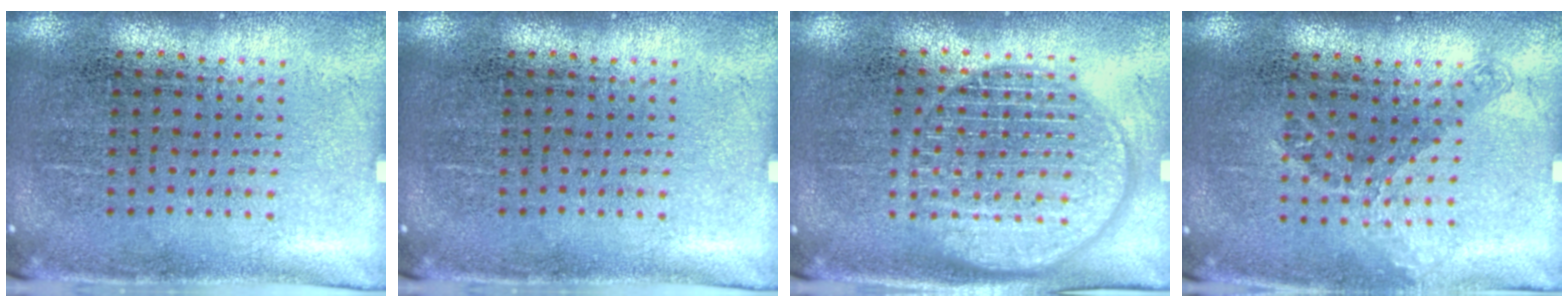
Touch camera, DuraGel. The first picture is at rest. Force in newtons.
{"total": 0.0}
{"total": 2.1, "press": 2.1, "slide": 0.3}
{"total": 1.2, "press": 0.9, "slide": 0.8}